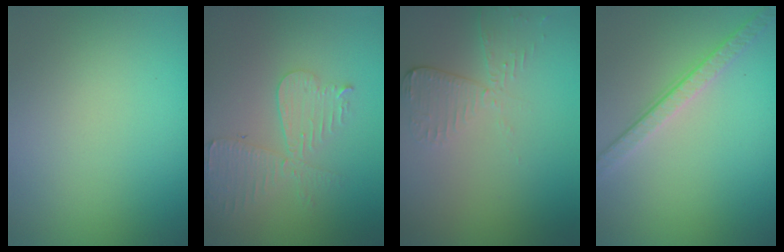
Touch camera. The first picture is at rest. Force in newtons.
{"total": 4.4, "press": 3.8, "slide": 2.1}
{"total": 2.6, "press": 2.3, "slide": 1.2}
{"total": 3.8, "press": 2.8, "slide": 2.6}